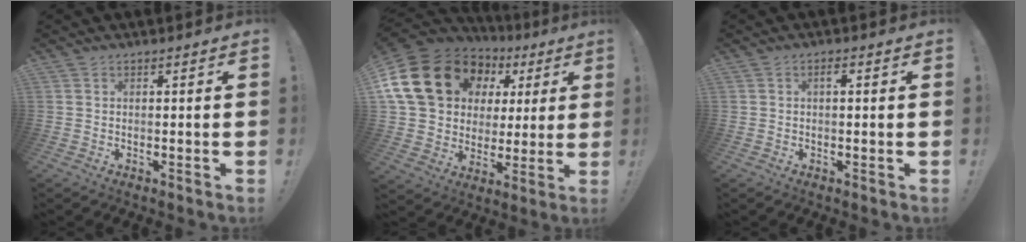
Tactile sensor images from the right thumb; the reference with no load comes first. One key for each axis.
{"total": 22.6, "fx": 9.2, "fy": 16.3, "fz": 12.6, "tx": -0.233, "ty": -0.033, "tz": 0.204}
{"total": 1.4, "fx": 0.1, "fy": 0.2, "fz": 1.4, "tx": -0.020, "ty": 0.001, "tz": -0.001}